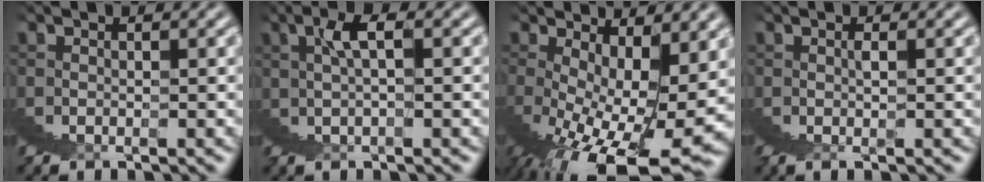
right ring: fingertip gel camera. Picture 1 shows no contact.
{"total": 3.3, "force": [2.2, -0.1, 2.4], "torque": [-0.026, 0.022, 0.034]}
{"total": 5.1, "force": [-0.7, 0.2, 5.0], "torque": [-0.072, -0.022, 0.005]}
{"total": 2.0, "force": [0.8, -1.7, 0.8], "torque": [0.005, 0.018, 0.006]}